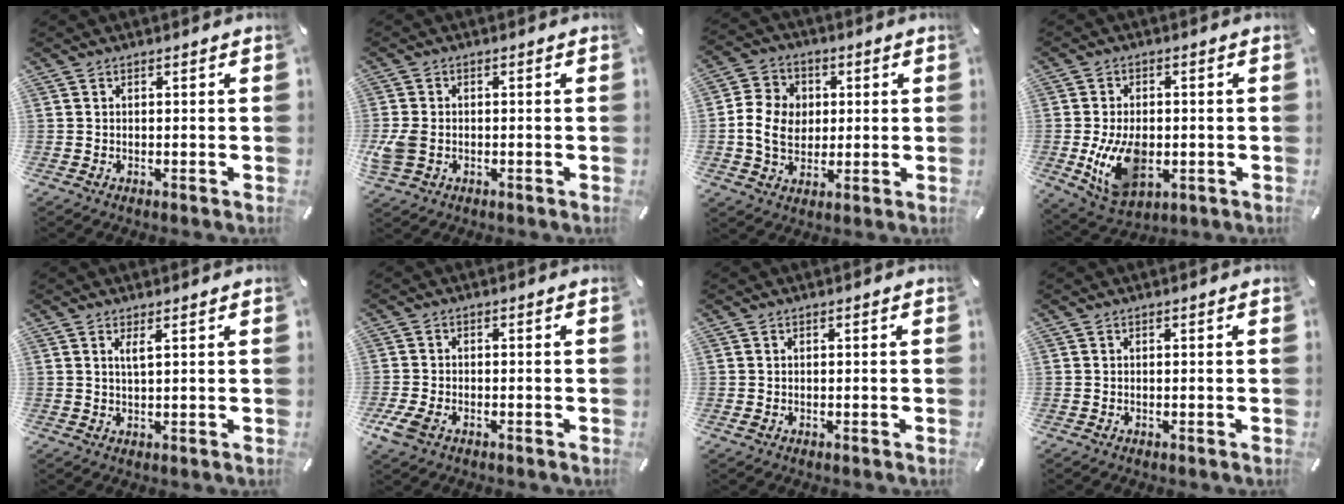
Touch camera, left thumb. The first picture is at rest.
{"total": 5.2, "force": [-0.9, 3.8, 3.5], "torque": [-0.078, 0.003, -0.015]}
{"total": 9.3, "force": [0.1, 8.1, 4.5], "torque": [-0.102, 0.012, 0.001]}
{"total": 12.3, "force": [-2.0, 8.3, 8.9], "torque": [-0.171, -0.007, -0.033]}
{"total": 2.3, "force": [1.3, 0.4, 1.9], "torque": [-0.041, 0.001, 0.021]}
{"total": 4.2, "force": [-2.2, 2.3, 2.7], "torque": [-0.075, -0.003, -0.046]}
{"total": 0.5, "force": [-0.1, 0.3, 0.4], "torque": [-0.007, 0.000, -0.001]}
{"total": 0.0}